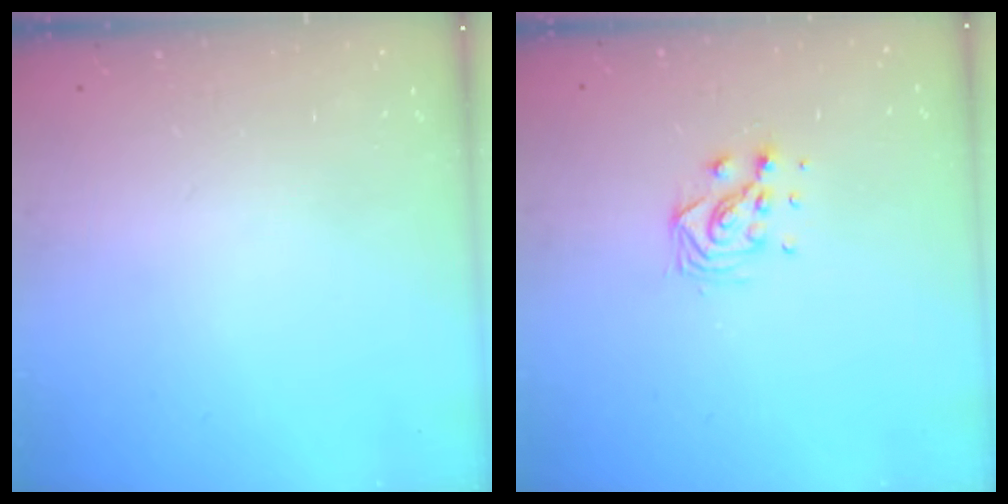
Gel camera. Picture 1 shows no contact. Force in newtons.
{"total": 7.9, "press": 7.9, "slide": 0.5}